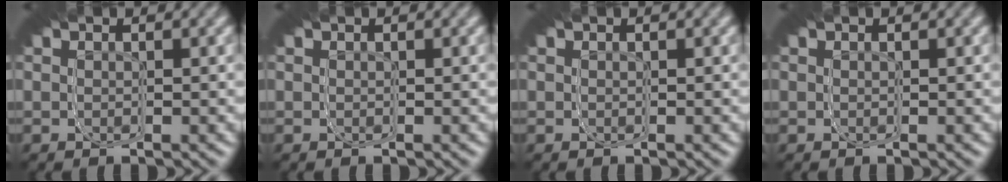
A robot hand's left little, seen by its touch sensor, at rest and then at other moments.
{"total": 0.0}
{"total": 0.0}
{"total": 0.0}